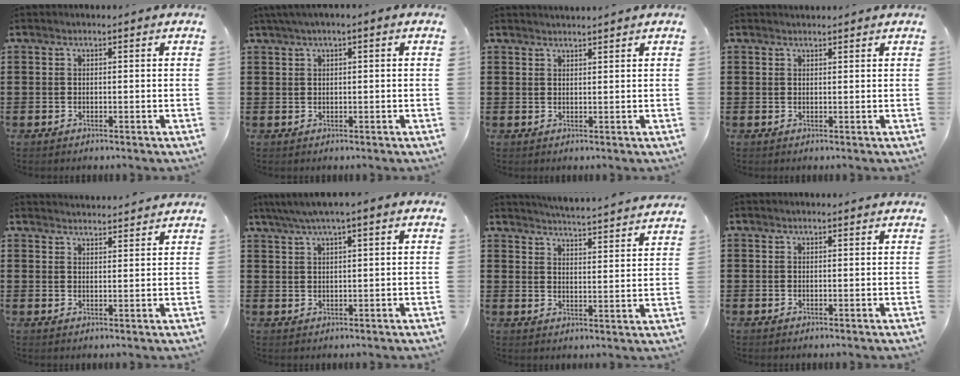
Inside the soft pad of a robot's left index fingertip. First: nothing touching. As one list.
[{"total": 1.4, "force": [0.1, 0.2, 1.4], "torque": [-0.023, 0.000, 0.001]}, {"total": 1.2, "force": [1.2, -0.2, 0.0], "torque": [-0.001, -0.001, 0.024]}, {"total": 0.9, "force": [0.9, 0.1, 0.1], "torque": [-0.003, -0.001, 0.019]}, {"total": 2.5, "force": [2.5, -0.2, -0.2], "torque": [-0.004, -0.008, 0.048]}, {"total": 3.1, "force": [1.8, 0.2, 2.6], "torque": [-0.053, 0.002, 0.031]}, {"total": 4.5, "force": [4.4, -0.8, 0.5], "torque": [-0.029, -0.037, 0.073]}, {"total": 0.6, "force": [0.5, 0.1, 0.3], "torque": [-0.007, 0.000, 0.010]}]